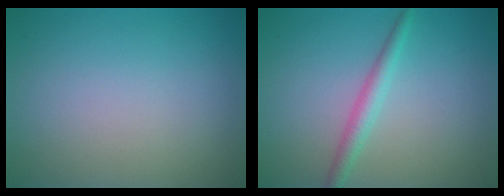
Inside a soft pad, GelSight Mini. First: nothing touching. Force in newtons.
{"total": 2.1, "press": 2.1, "slide": 0.1}